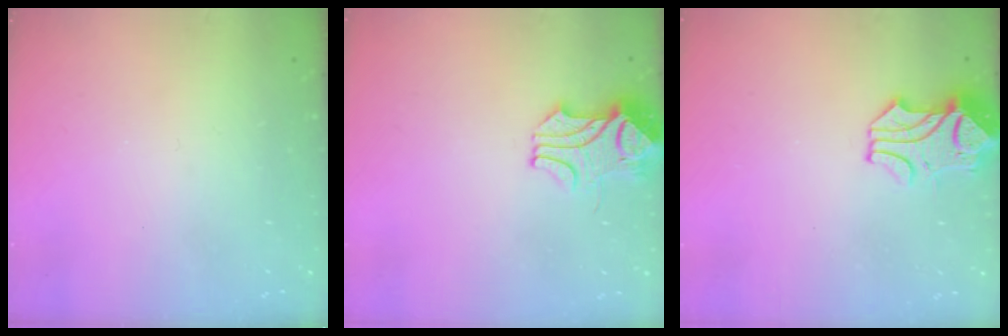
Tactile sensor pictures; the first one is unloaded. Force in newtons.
{"total": 2.4, "press": 2.2, "slide": 1.0}
{"total": 2.3, "press": 2.0, "slide": 1.0}